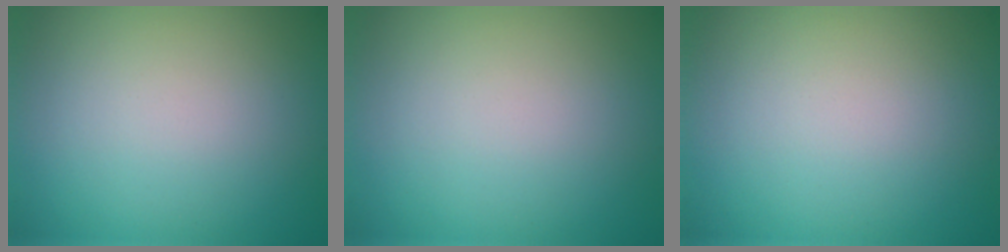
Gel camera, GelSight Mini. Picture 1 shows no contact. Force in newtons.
{"total": 0.0}
{"total": 0.0}